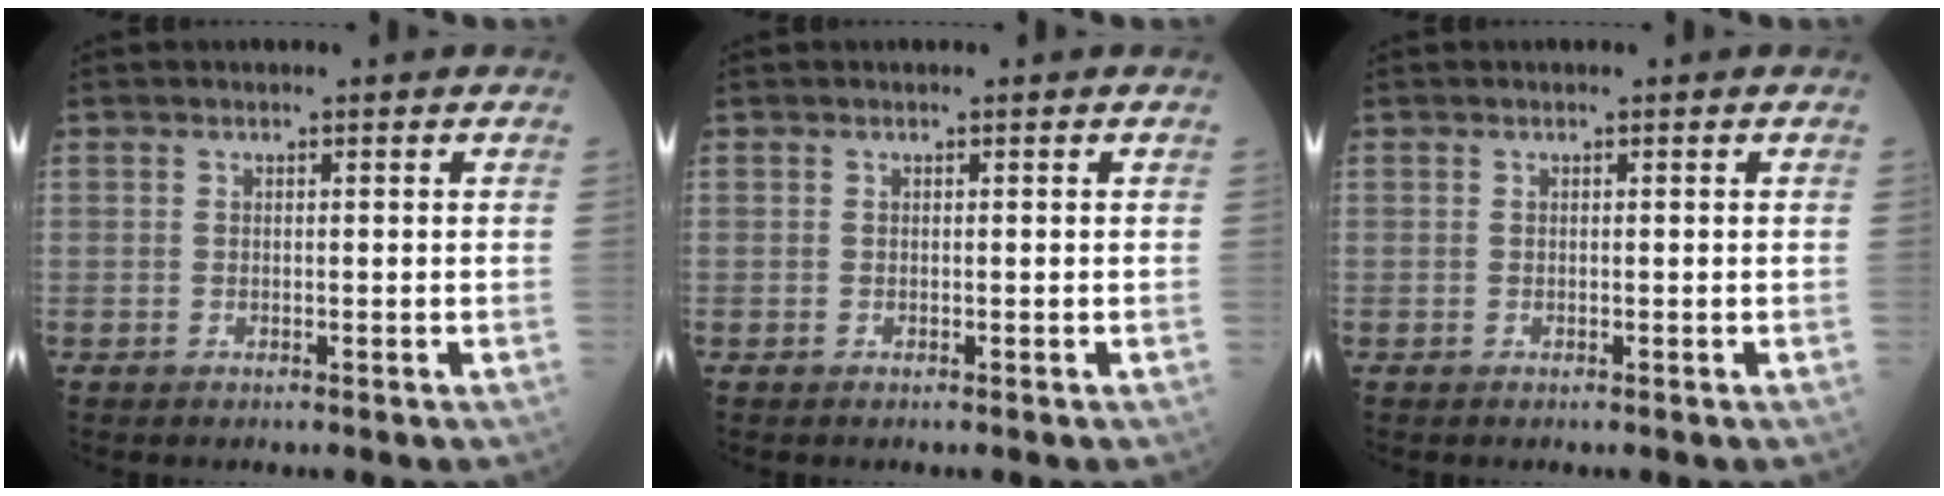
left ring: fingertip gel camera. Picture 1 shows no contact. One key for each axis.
{"total": 0.0}
{"total": 0.0}